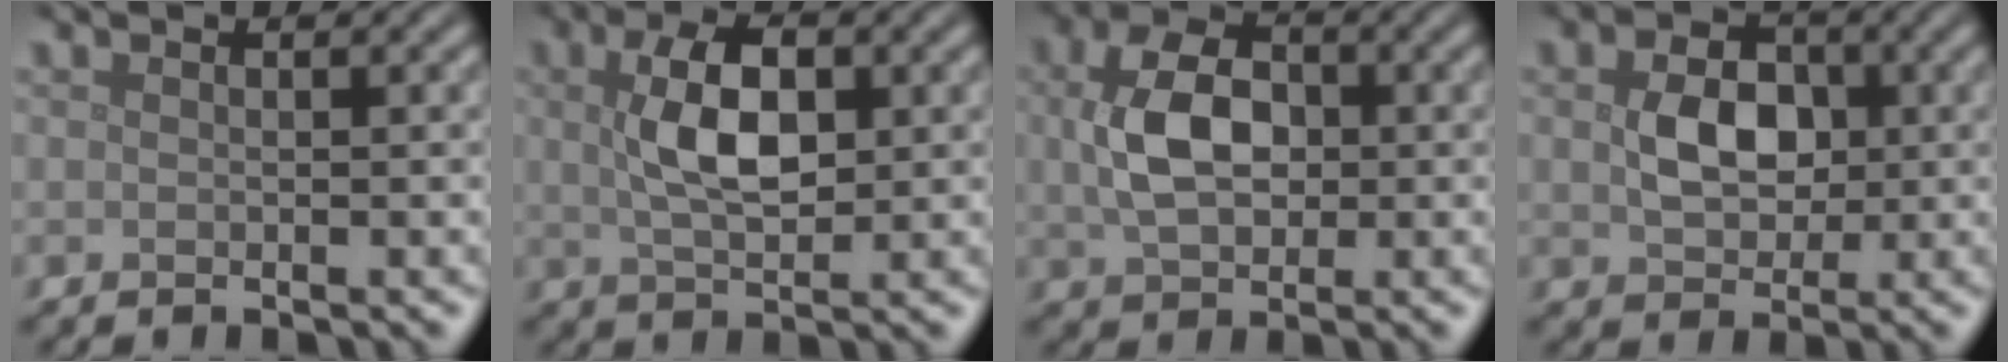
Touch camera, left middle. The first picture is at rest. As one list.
[{"total": 5.3, "force": [1.0, 2.7, 4.5], "torque": [-0.092, 0.006, 0.017]}, {"total": 5.9, "force": [0.5, 4.0, 4.3], "torque": [-0.092, 0.005, 0.007]}, {"total": 4.2, "force": [0.4, 3.2, 2.8], "torque": [-0.060, -0.001, 0.004]}]